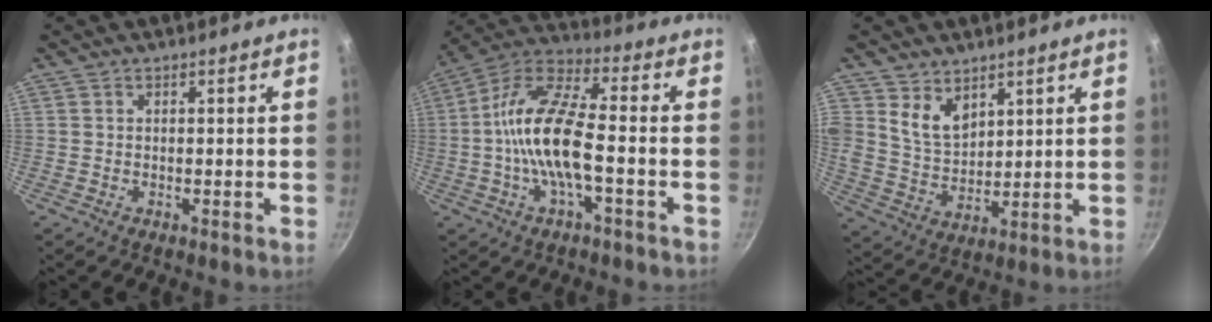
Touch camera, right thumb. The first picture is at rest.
{"total": 15.0, "force": [-2.5, 5.2, 13.8], "torque": [-0.268, 0.037, -0.066]}
{"total": 7.4, "force": [4.4, 4.9, 3.4], "torque": [-0.046, -0.034, 0.090]}